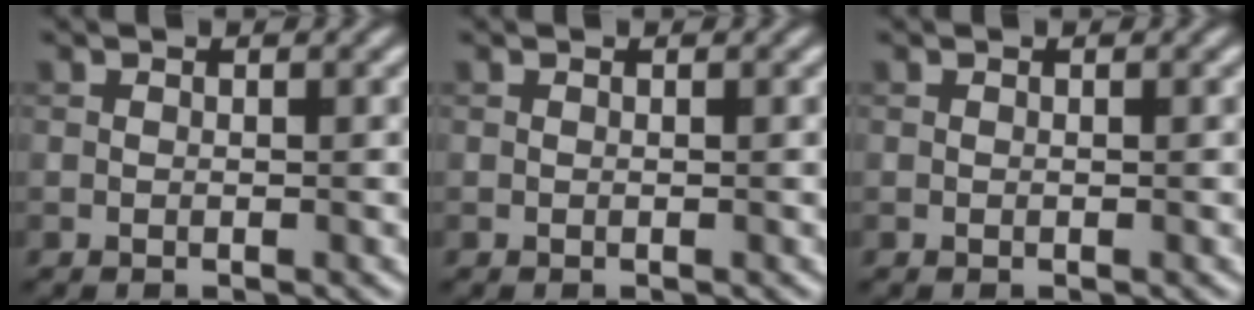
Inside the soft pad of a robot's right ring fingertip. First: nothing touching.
{"total": 0.0}
{"total": 0.0}